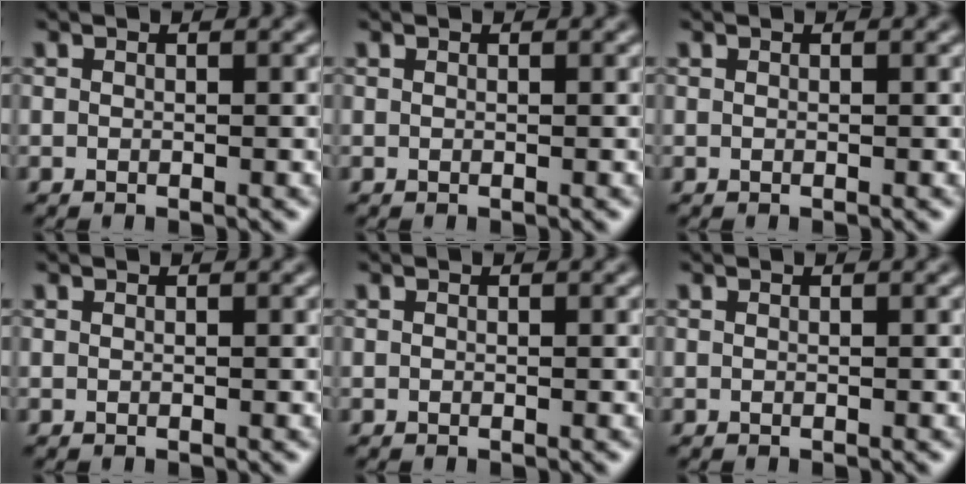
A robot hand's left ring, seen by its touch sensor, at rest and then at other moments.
{"total": 0.0}
{"total": 0.0}
{"total": 0.0}
{"total": 0.0}
{"total": 0.0}